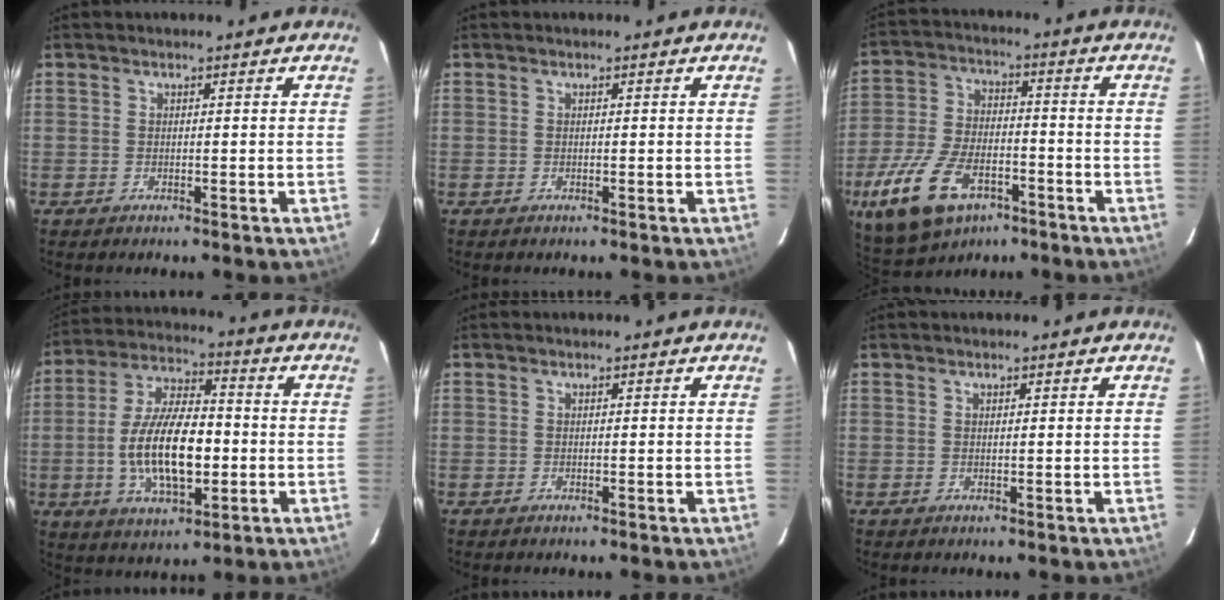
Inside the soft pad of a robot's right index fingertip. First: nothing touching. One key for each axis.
{"total": 0.0}
{"total": 18.3, "fx": -9.5, "fy": 10.3, "fz": 11.8, "tx": -0.266, "ty": -0.022, "tz": -0.164}
{"total": 15.5, "fx": -2.3, "fy": 7.0, "fz": 13.7, "tx": -0.266, "ty": 0.000, "tz": -0.034}
{"total": 0.0}
{"total": 0.5, "fx": 0.4, "fy": -0.1, "fz": 0.3, "tx": -0.006, "ty": 0.000, "tz": 0.007}